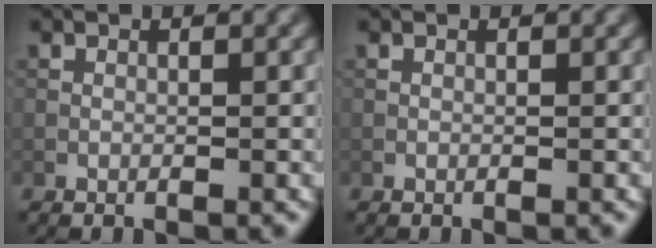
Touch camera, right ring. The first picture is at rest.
{"total": 0.0}